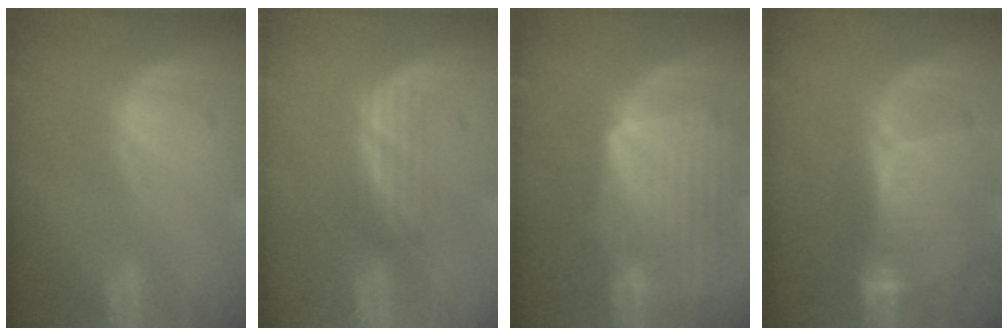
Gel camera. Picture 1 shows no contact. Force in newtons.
{"total": 2.9, "press": 2.6, "slide": 1.4}
{"total": 10.4, "press": 9.1, "slide": 5.0}
{"total": 8.3, "press": 7.7, "slide": 3.2}